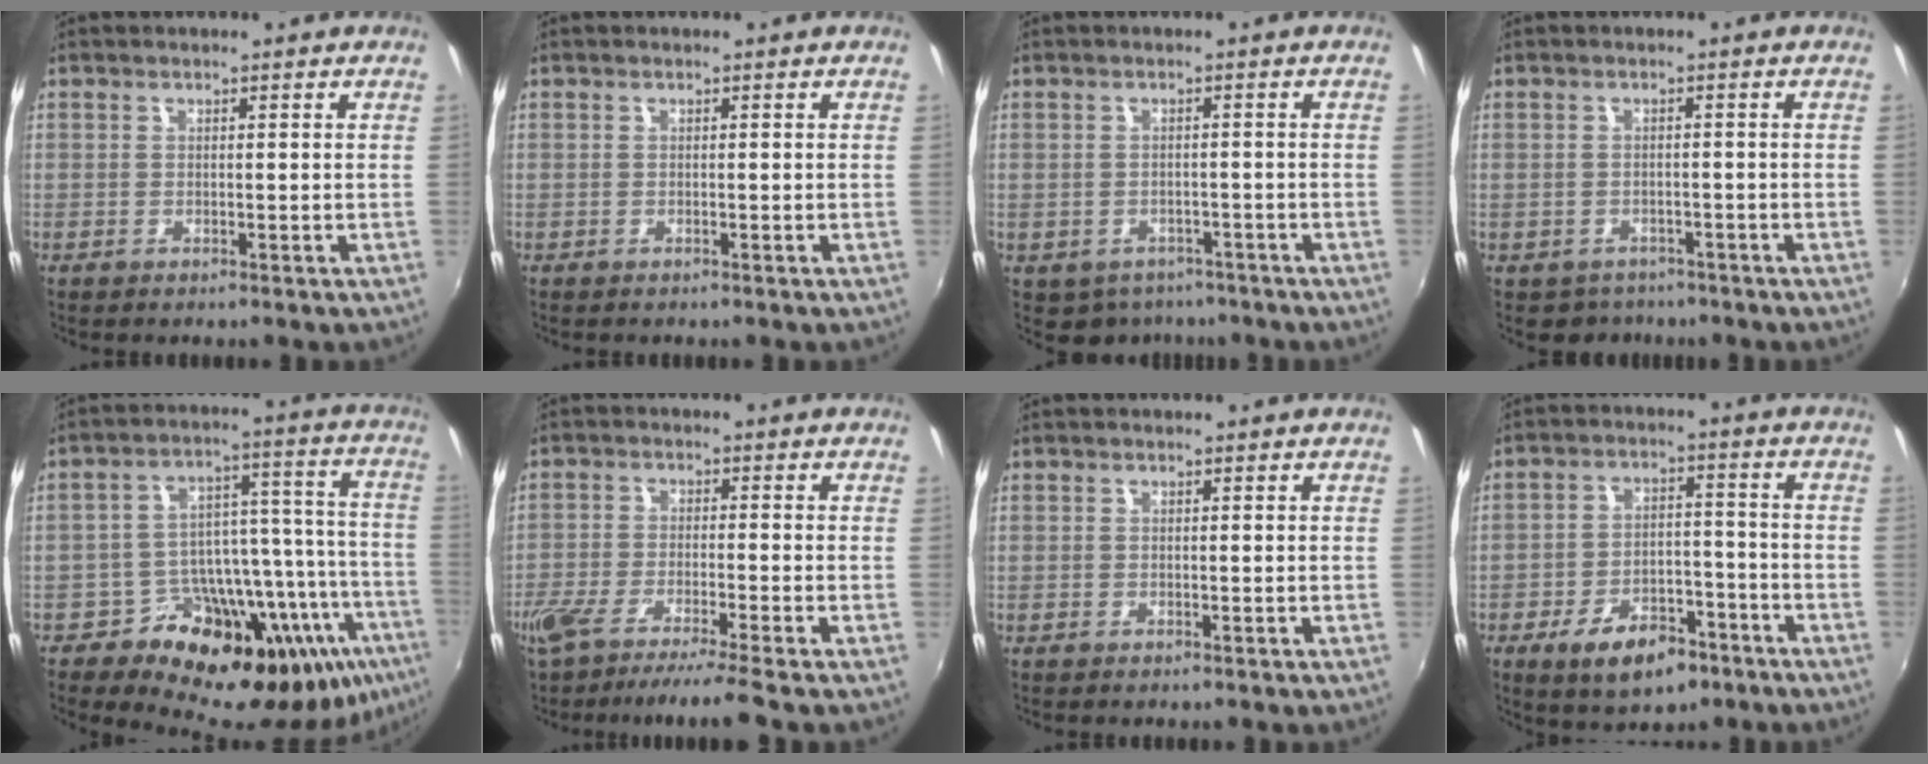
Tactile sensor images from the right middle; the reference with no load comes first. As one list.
[{"total": 0.0}, {"total": 6.0, "force": [-4.1, 4.1, 1.8], "torque": [-0.046, -0.009, -0.047]}, {"total": 3.9, "force": [-2.8, 2.7, 0.5], "torque": [-0.021, -0.005, -0.037]}, {"total": 23.0, "force": [-15.7, 11.1, 12.7], "torque": [-0.169, 0.016, -0.230]}, {"total": 9.4, "force": [-7.7, -0.5, 5.3], "torque": [-0.109, -0.032, -0.132]}, {"total": 0.0}, {"total": 11.0, "force": [-6.6, 5.6, 6.7], "torque": [-0.134, 0.008, -0.095]}]